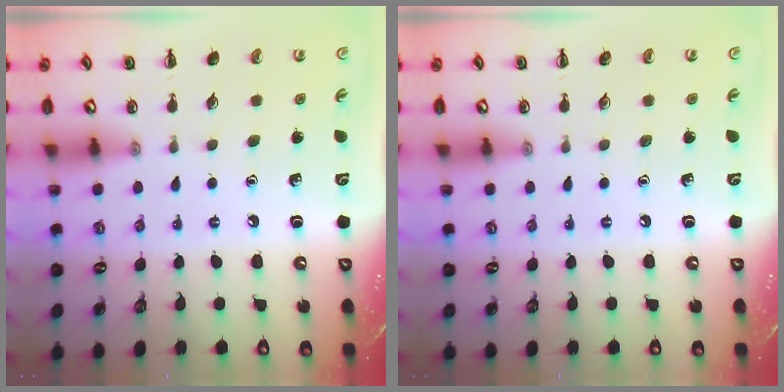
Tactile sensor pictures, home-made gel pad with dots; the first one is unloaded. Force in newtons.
{"total": 0.0}